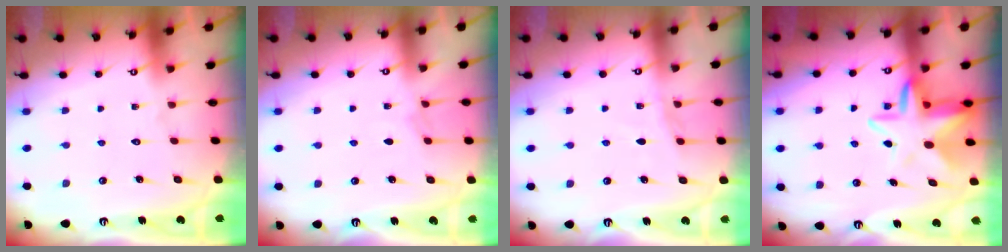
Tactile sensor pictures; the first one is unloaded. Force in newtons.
{"total": 1.5, "press": 1.4, "slide": 0.3}
{"total": 4.5, "press": 4.5, "slide": 0.6}
{"total": 8.8, "press": 8.5, "slide": 2.3}